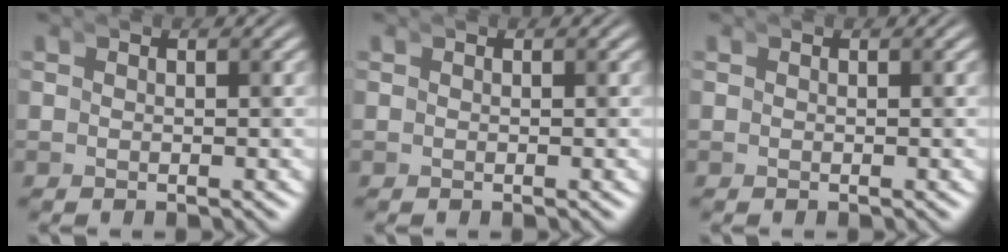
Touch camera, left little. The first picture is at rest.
{"total": 0.0}
{"total": 0.0}